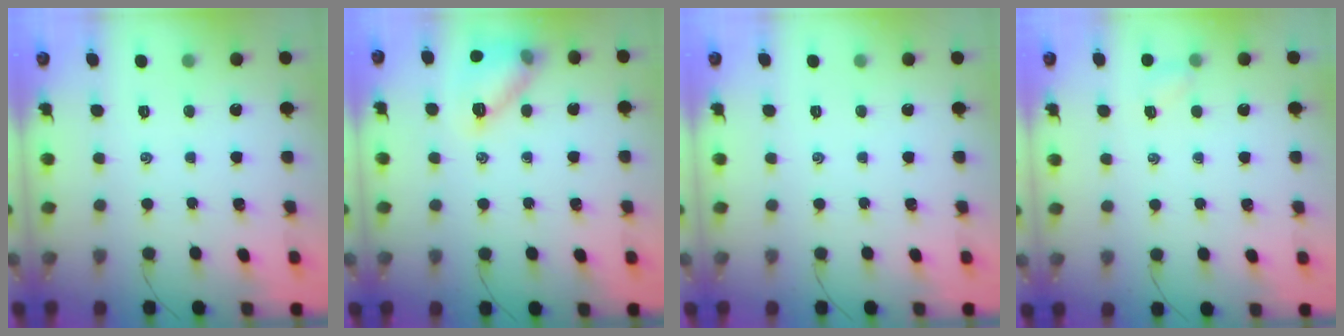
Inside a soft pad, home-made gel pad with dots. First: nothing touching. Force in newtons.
{"total": 11.5, "press": 11.5, "slide": 0.4}
{"total": 0.0}
{"total": 2.5, "press": 2.3, "slide": 0.9}